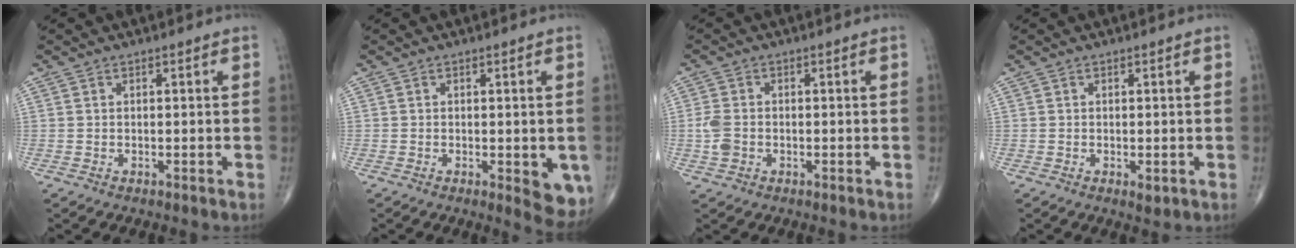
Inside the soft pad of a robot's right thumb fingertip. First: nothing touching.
{"total": 6.0, "force": [-1.5, 2.3, 5.4], "torque": [-0.048, -0.011, -0.017]}
{"total": 3.7, "force": [-0.8, 2.6, 2.5], "torque": [-0.060, 0.007, -0.016]}
{"total": 1.3, "force": [-0.3, 0.7, 1.1], "torque": [-0.013, -0.002, -0.002]}